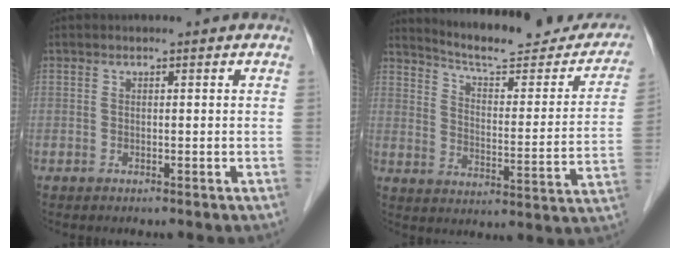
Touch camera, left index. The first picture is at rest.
{"total": 21.5, "force": [19.6, 4.1, 7.8], "torque": [-0.101, -0.040, 0.250]}